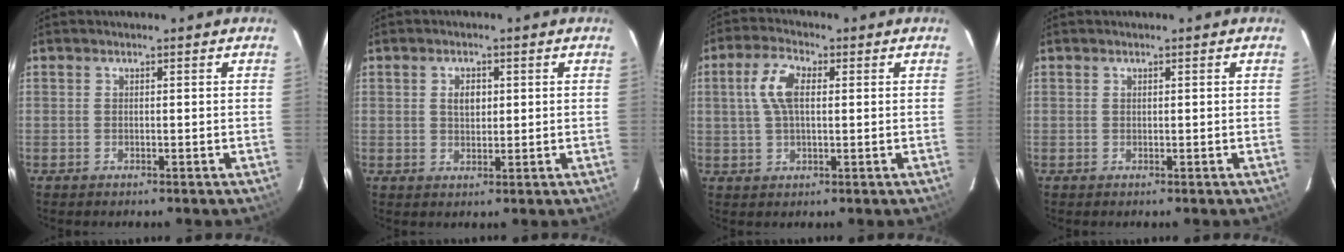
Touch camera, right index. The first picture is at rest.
{"total": 3.1, "force": [0.7, 2.1, 2.3], "torque": [-0.037, 0.007, 0.013]}
{"total": 6.8, "force": [1.4, 3.2, 5.8], "torque": [-0.118, 0.016, 0.028]}
{"total": 0.0}